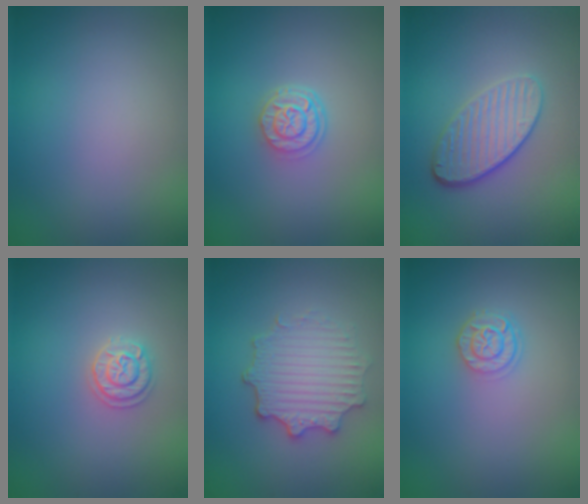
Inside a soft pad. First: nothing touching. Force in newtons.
{"total": 2.9, "press": 2.3, "slide": 1.8}
{"total": 4.0, "press": 3.2, "slide": 2.4}
{"total": 1.9, "press": 1.9, "slide": 0.2}
{"total": 4.4, "press": 3.6, "slide": 2.5}
{"total": 2.4, "press": 2.0, "slide": 1.3}